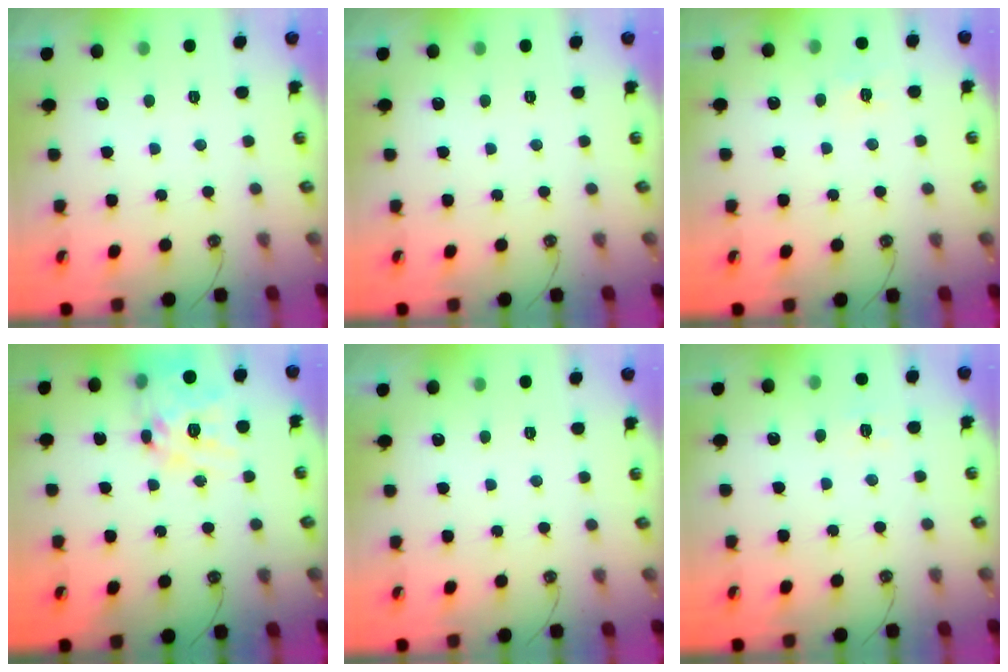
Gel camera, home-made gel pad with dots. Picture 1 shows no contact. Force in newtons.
{"total": 0.0}
{"total": 6.5, "press": 6.5, "slide": 0.6}
{"total": 16.7, "press": 16.6, "slide": 1.5}
{"total": 0.0}
{"total": 6.1, "press": 6.1, "slide": 0.3}